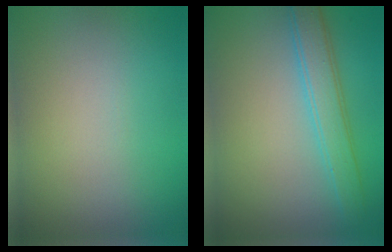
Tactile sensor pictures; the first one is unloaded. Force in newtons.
{"total": 4.4, "press": 4.4, "slide": 0.2}